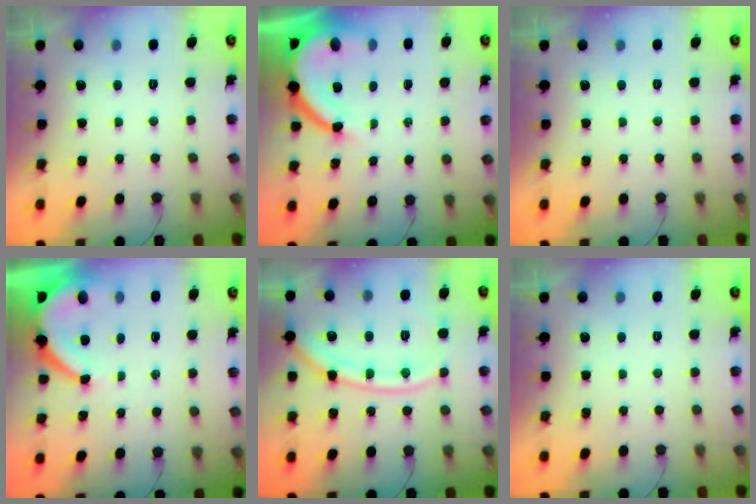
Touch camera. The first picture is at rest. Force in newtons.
{"total": 11.3, "press": 11.2, "slide": 1.4}
{"total": 0.0}
{"total": 7.3, "press": 7.3, "slide": 0.4}
{"total": 14.5, "press": 14.4, "slide": 1.6}
{"total": 0.0}